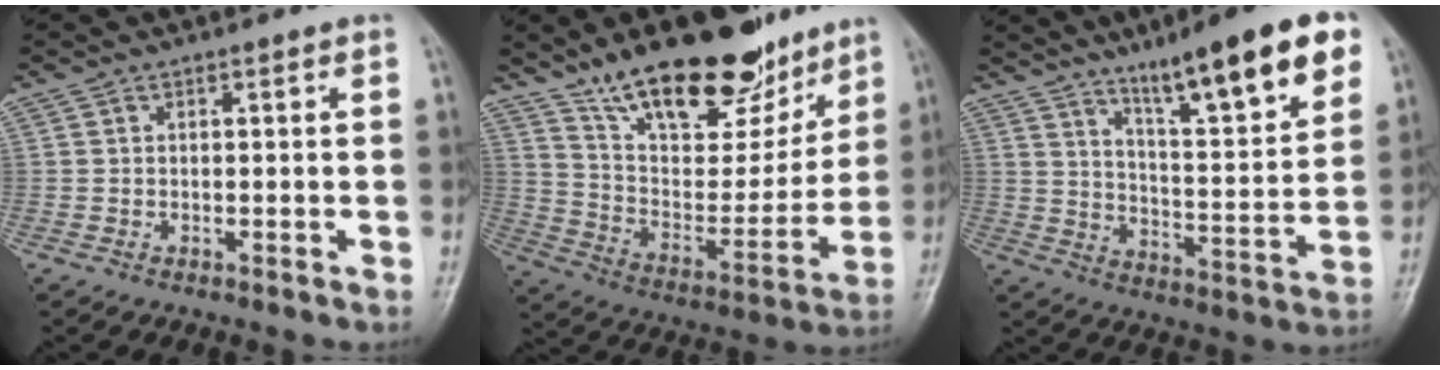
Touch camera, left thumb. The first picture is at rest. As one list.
[{"total": 24.6, "force": [17.0, 10.6, 14.3], "torque": [-0.176, -0.077, 0.279]}, {"total": 18.8, "force": [11.7, 3.4, 14.4], "torque": [-0.187, -0.051, 0.183]}]